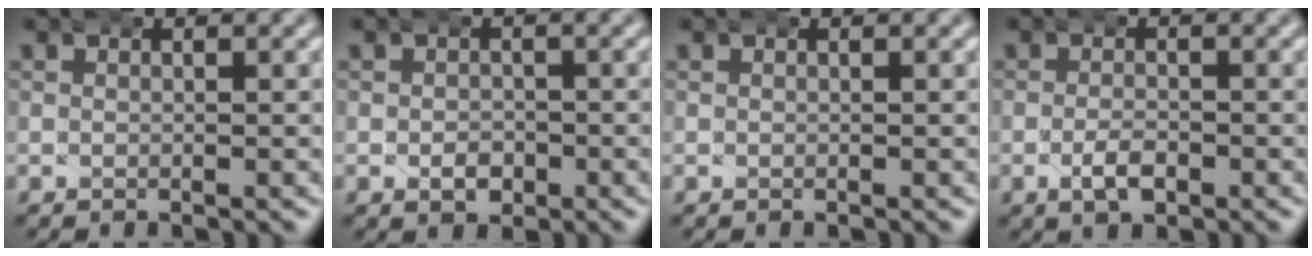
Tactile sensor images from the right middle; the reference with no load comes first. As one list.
[{"total": 1.9, "force": [-0.8, 1.5, 0.9], "torque": [-0.015, -0.008, -0.009]}, {"total": 0.0}, {"total": 2.6, "force": [-1.4, 1.3, 1.7], "torque": [-0.031, -0.007, -0.021]}]